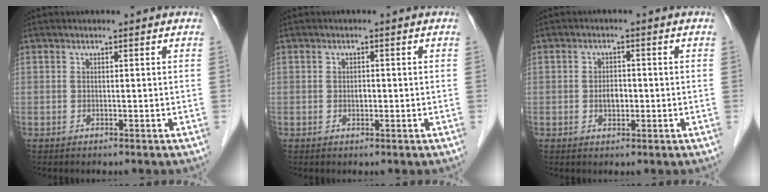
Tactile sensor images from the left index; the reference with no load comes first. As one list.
[{"total": 1.1, "force": [-0.2, 0.6, 0.9], "torque": [-0.015, 0.000, -0.004]}, {"total": 2.4, "force": [-0.5, 1.4, 2.0], "torque": [-0.033, 0.002, -0.006]}]